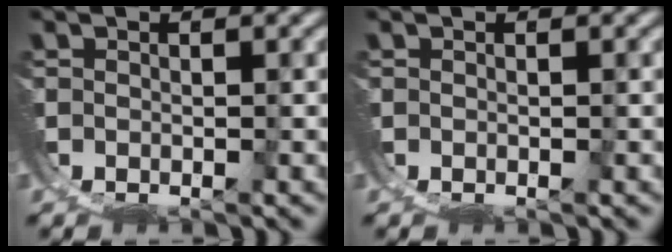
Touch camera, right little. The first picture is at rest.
{"total": 0.0}